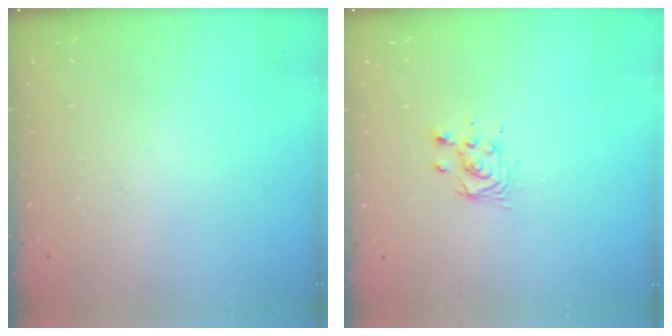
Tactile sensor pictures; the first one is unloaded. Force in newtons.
{"total": 3.9, "press": 3.9, "slide": 0.3}